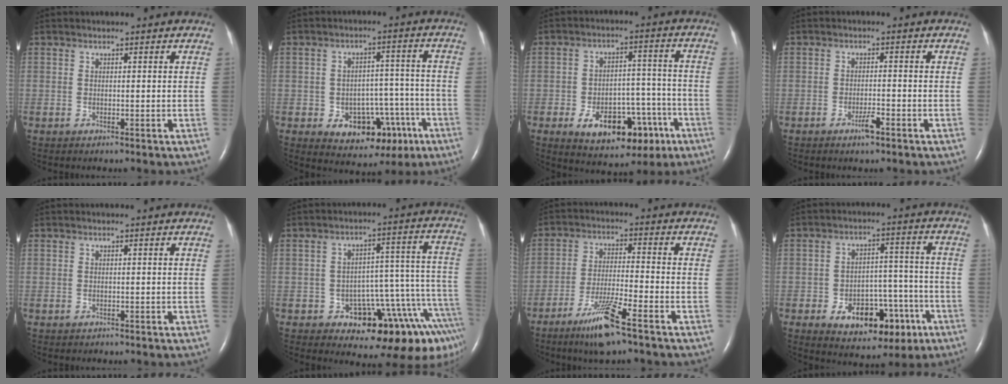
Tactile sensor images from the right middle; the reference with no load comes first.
{"total": 10.8, "force": [-5.0, 6.9, 6.7], "torque": [-0.079, 0.027, -0.055]}
{"total": 13.6, "force": [-6.8, 7.4, 9.1], "torque": [-0.124, 0.021, -0.087]}
{"total": 2.5, "force": [-1.6, 0.3, 1.9], "torque": [-0.036, -0.001, -0.028]}
{"total": 0.0}
{"total": 14.8, "force": [-8.8, 5.5, 10.5], "torque": [-0.066, 0.074, -0.113]}
{"total": 8.7, "force": [-5.8, -0.1, 6.5], "torque": [-0.131, -0.023, -0.109]}
{"total": 12.1, "force": [-5.5, 7.0, 8.1], "torque": [-0.110, 0.024, -0.067]}